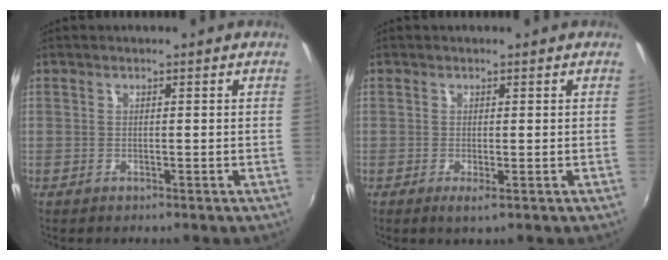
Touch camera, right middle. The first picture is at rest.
{"total": 1.2, "force": [-0.2, 0.0, 1.2], "torque": [-0.024, -0.007, -0.006]}